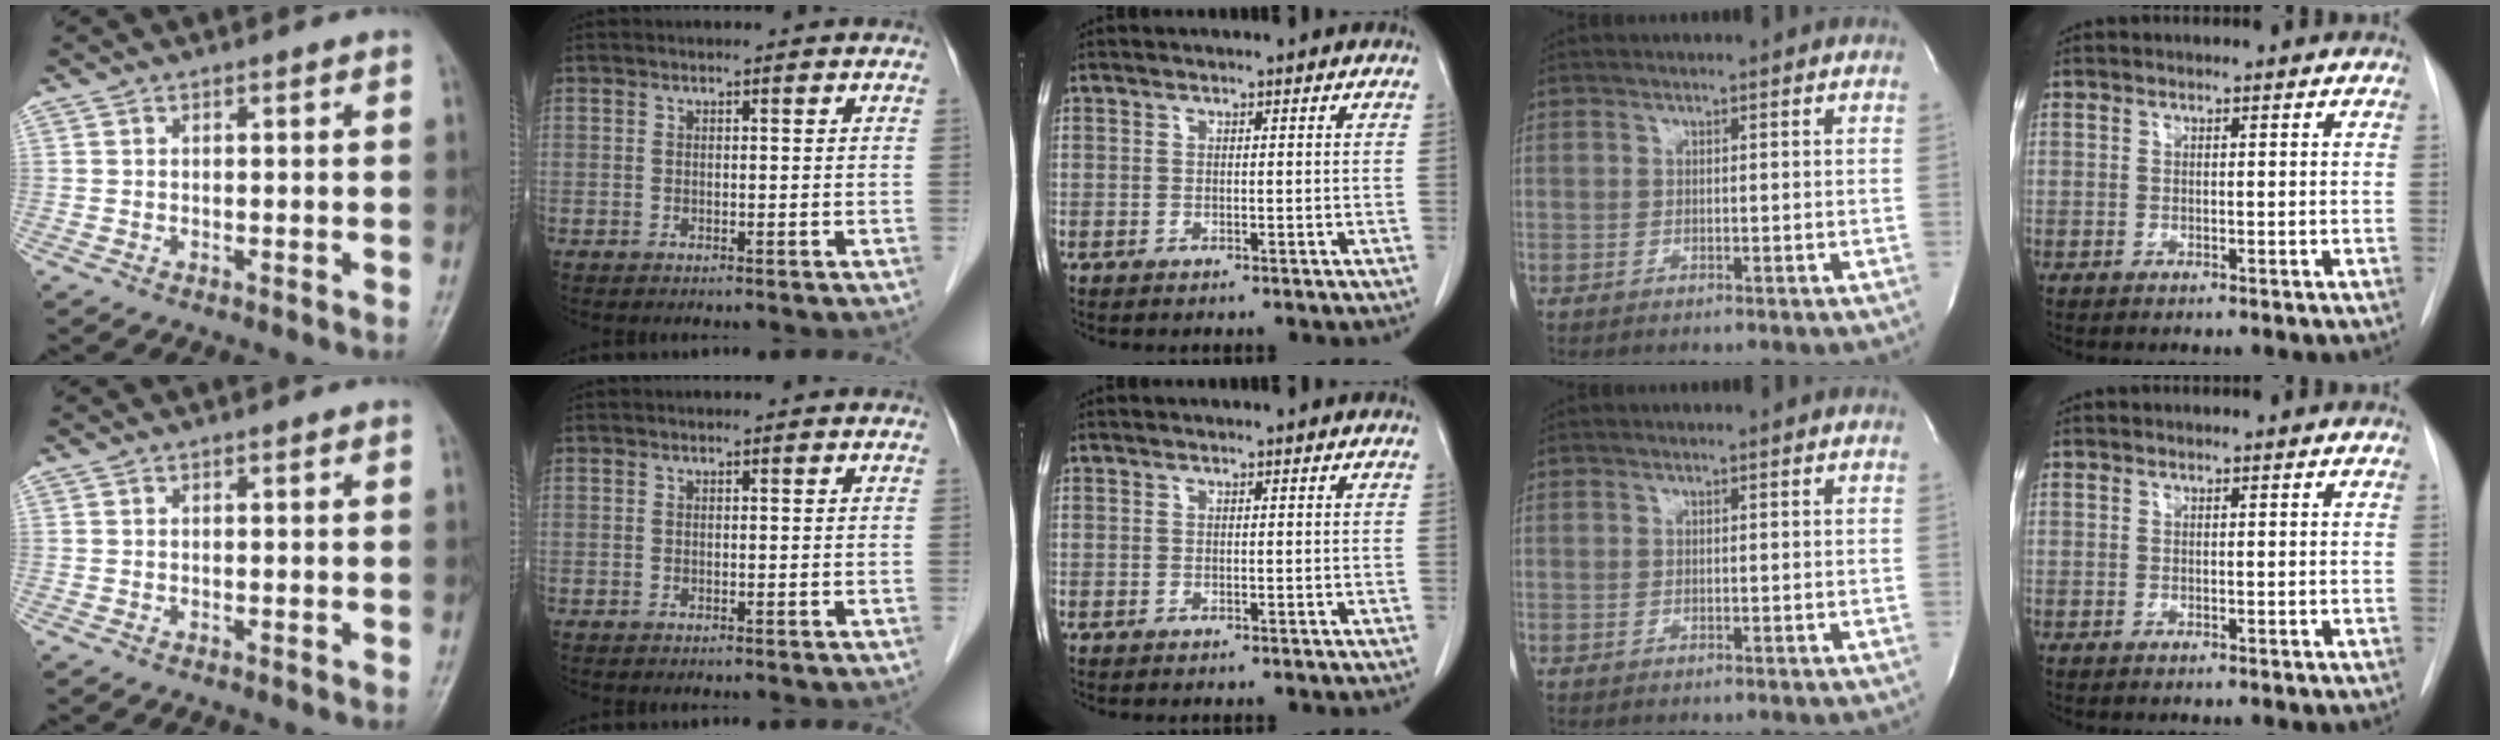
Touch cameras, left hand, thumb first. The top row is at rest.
{}